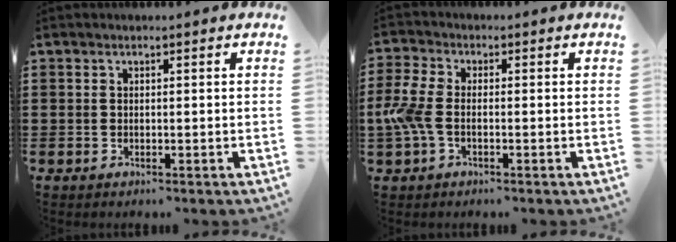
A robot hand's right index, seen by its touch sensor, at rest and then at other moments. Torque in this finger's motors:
{"motor_torque": [1.67, 0.46, 0.68, 0.16]}